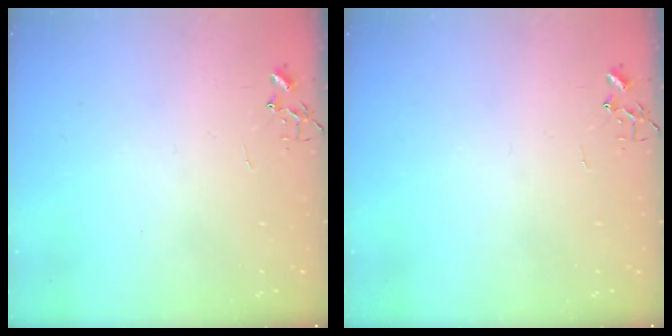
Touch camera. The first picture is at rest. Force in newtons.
{"total": 0.0}